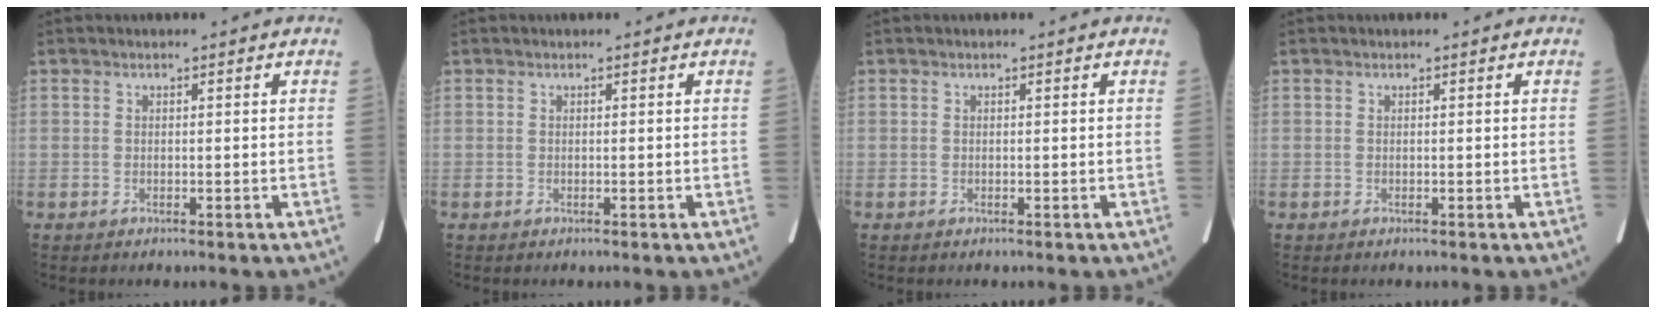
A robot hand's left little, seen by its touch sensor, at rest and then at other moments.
{"total": 0.0}
{"total": 0.0}
{"total": 0.0}